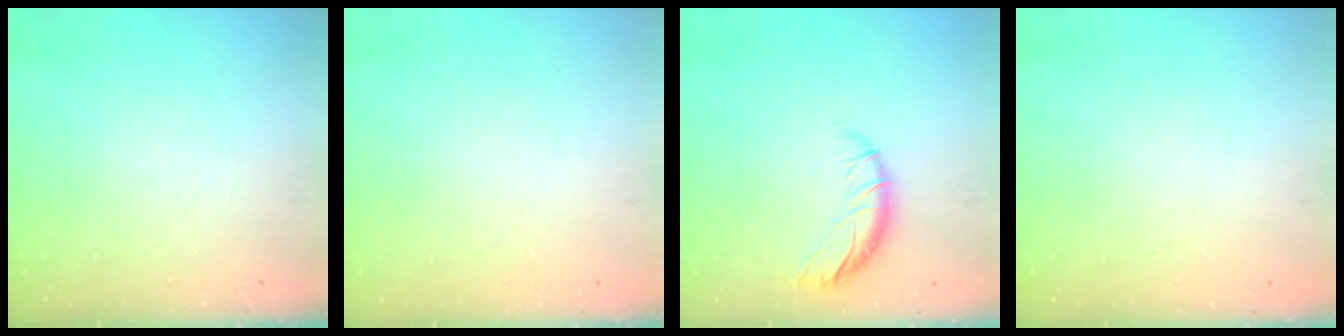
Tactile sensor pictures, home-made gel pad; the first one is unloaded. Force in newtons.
{"total": 0.0}
{"total": 9.1, "press": 9.1, "slide": 0.9}
{"total": 0.0}